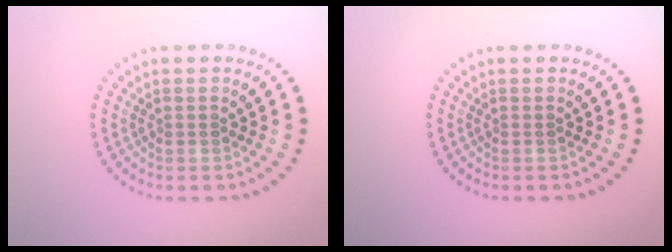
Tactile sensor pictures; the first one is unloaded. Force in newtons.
{"total": 0.0}